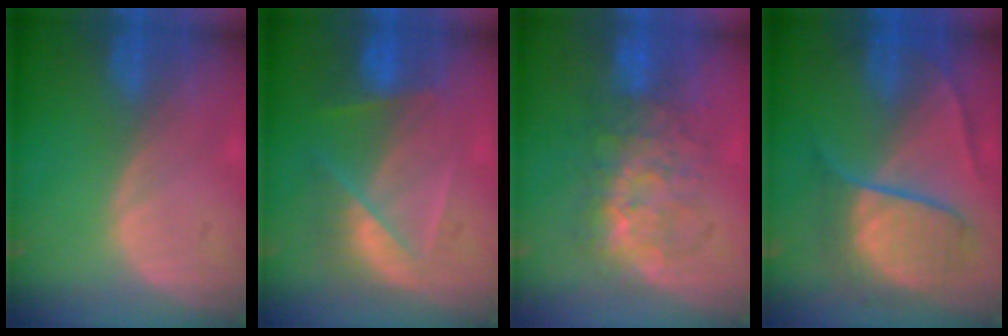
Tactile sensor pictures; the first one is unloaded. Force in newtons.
{"total": 7.4, "press": 6.5, "slide": 3.5}
{"total": 7.8, "press": 7.7, "slide": 1.6}
{"total": 7.9, "press": 7.9, "slide": 0.6}